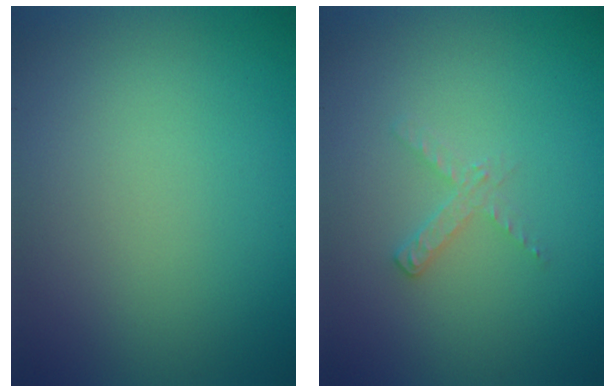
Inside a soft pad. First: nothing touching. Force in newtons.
{"total": 1.4, "press": 1.4, "slide": 0.1}